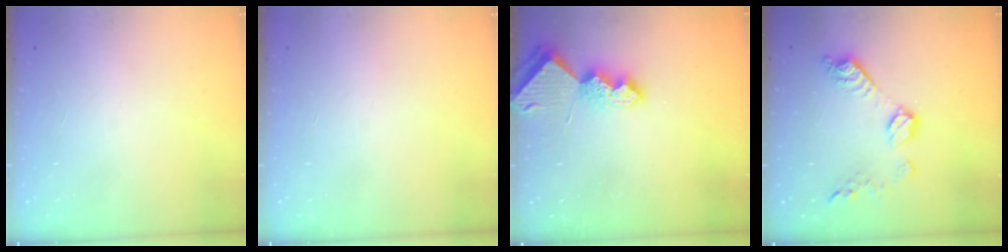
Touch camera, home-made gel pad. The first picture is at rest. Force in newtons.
{"total": 0.0}
{"total": 7.2, "press": 7.1, "slide": 0.7}
{"total": 10.5, "press": 10.5, "slide": 0.5}